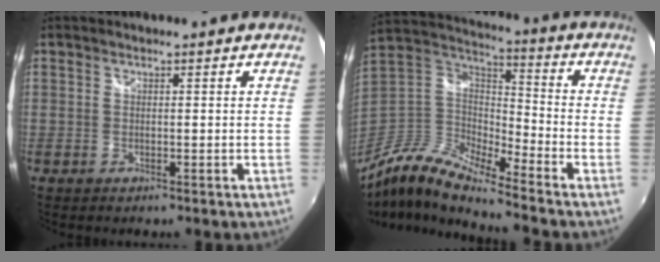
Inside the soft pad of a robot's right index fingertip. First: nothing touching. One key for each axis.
{"total": 14.9, "fx": -11.3, "fy": 3.3, "fz": 9.1, "tx": -0.184, "ty": -0.012, "tz": -0.240}